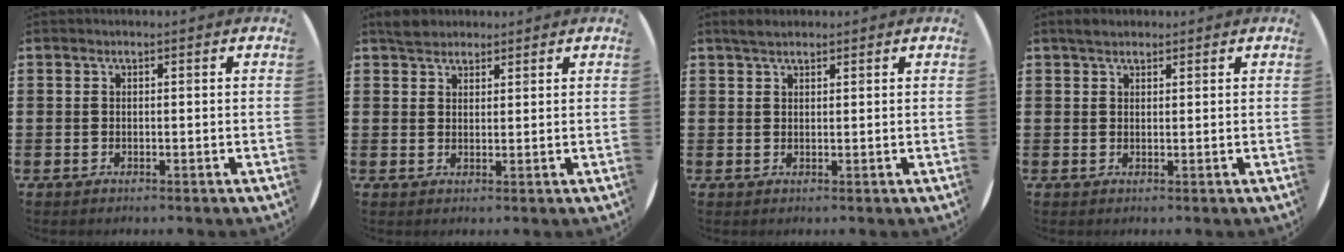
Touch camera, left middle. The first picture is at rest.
{"total": 2.6, "force": [2.3, 1.1, 0.2], "torque": [0.000, 0.006, 0.044]}
{"total": 1.7, "force": [1.5, 0.5, 0.7], "torque": [-0.007, 0.003, 0.025]}
{"total": 1.7, "force": [1.5, 0.6, 0.5], "torque": [-0.004, 0.003, 0.026]}